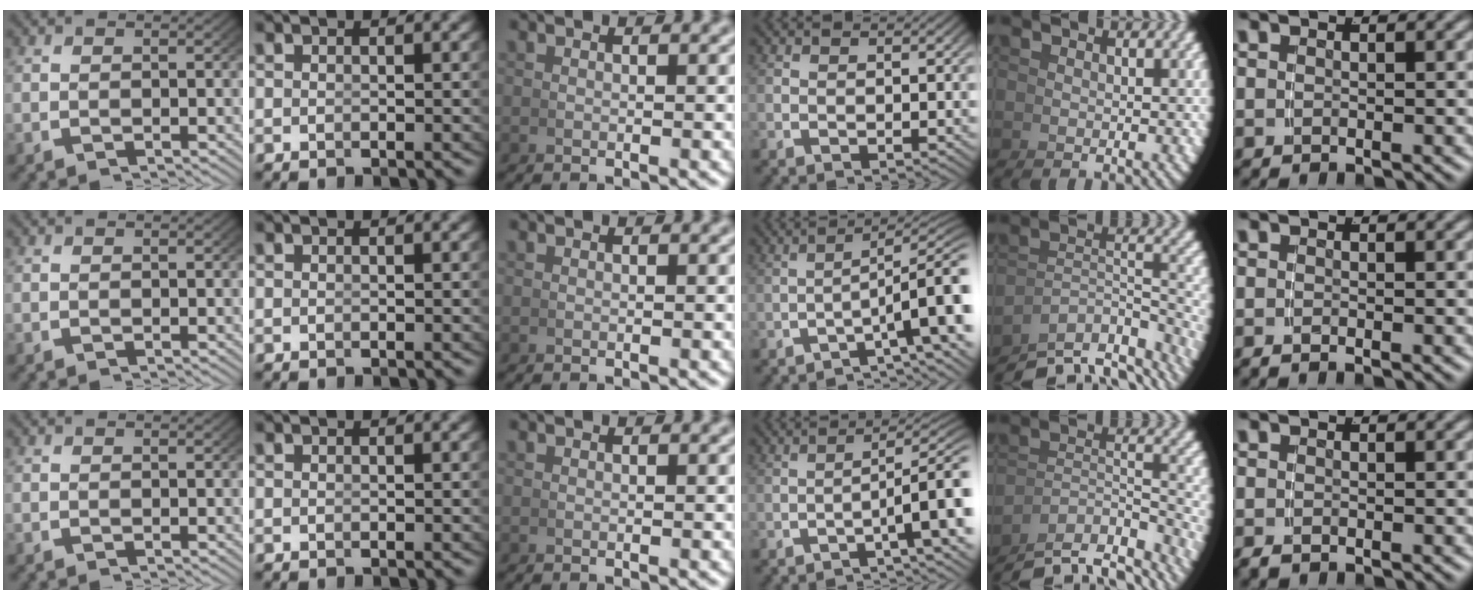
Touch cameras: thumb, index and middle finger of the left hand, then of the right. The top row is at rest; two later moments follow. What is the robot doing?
{"motion": "grasp_and_lifting", "object": "whiteboard"}